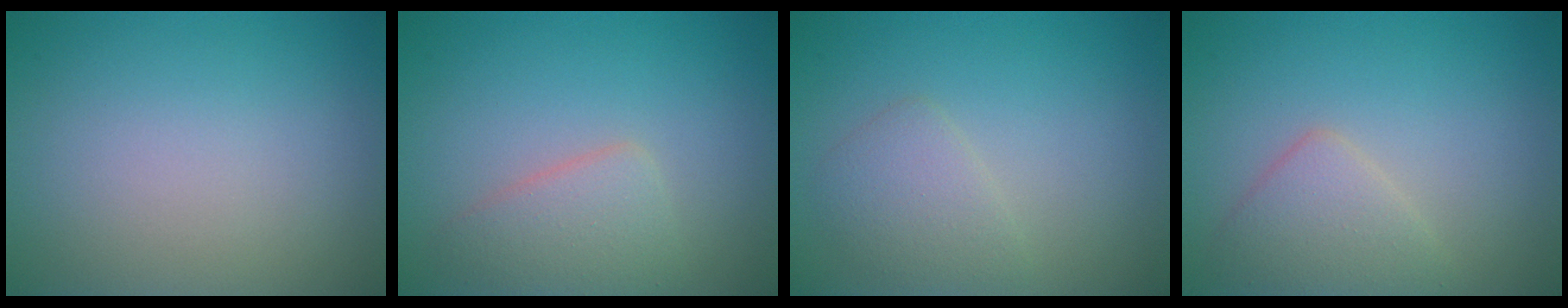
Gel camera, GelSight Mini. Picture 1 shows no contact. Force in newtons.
{"total": 2.8, "press": 2.8, "slide": 0.2}
{"total": 2.2, "press": 2.2, "slide": 0.0}
{"total": 2.8, "press": 2.8, "slide": 0.1}